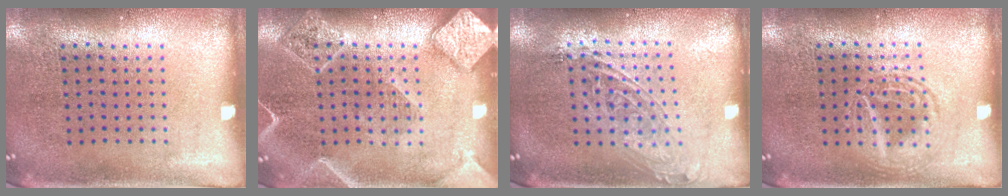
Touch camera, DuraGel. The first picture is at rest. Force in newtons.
{"total": 2.1, "press": 2.1, "slide": 0.2}
{"total": 1.7, "press": 1.4, "slide": 0.9}
{"total": 2.6, "press": 2.6, "slide": 0.3}